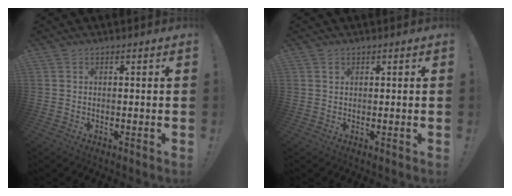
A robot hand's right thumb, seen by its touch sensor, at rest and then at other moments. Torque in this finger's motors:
{"motor_torque": [0.15, 0.49, -0.21, 0.37, -0.05]}